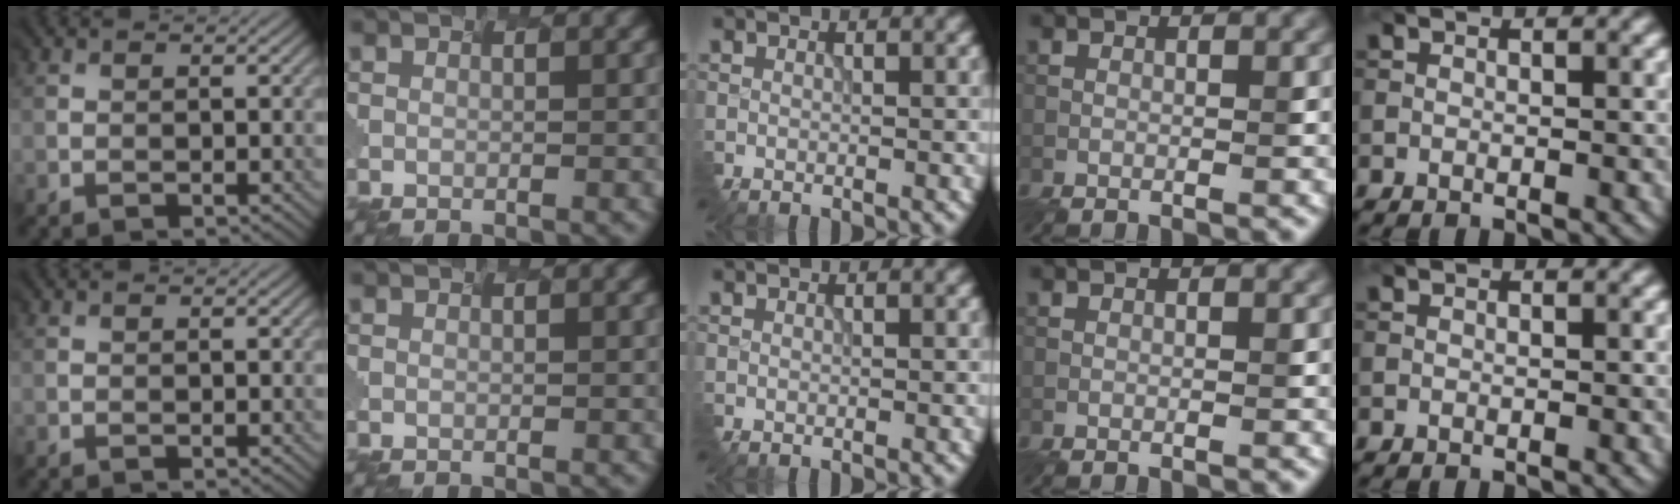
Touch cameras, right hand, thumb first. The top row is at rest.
{}